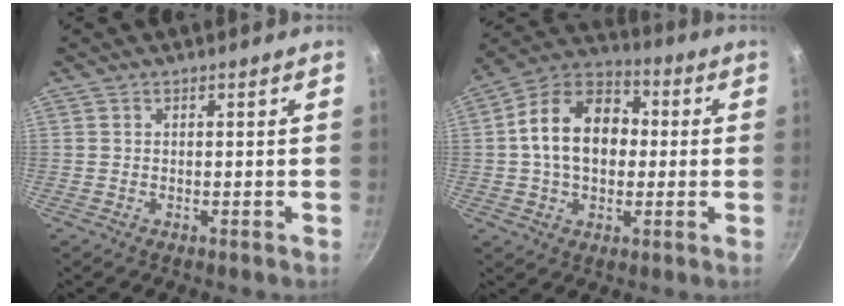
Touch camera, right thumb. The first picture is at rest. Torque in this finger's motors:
{"motor_torque": [0.64, 3.21, 1.47, -0.11, 0.13]}